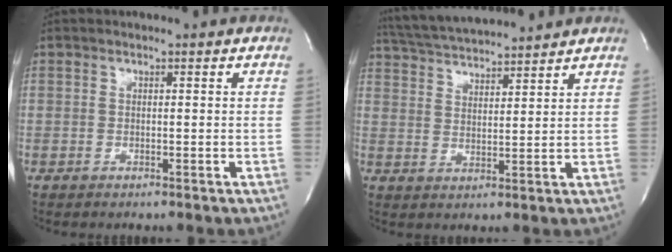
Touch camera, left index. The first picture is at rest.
{"total": 13.7, "force": [12.7, 0.7, 5.1], "torque": [-0.103, 0.025, 0.210]}